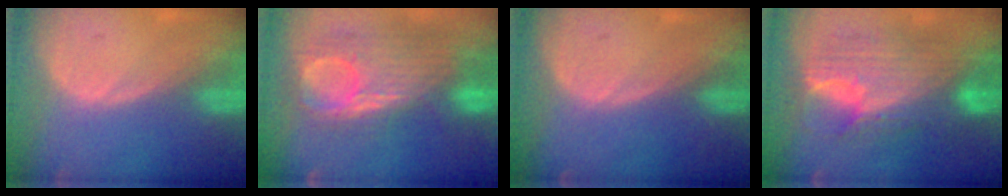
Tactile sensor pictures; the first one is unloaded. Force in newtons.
{"total": 11.2, "press": 10.4, "slide": 4.1}
{"total": 0.0}
{"total": 11.6, "press": 11.6, "slide": 1.0}